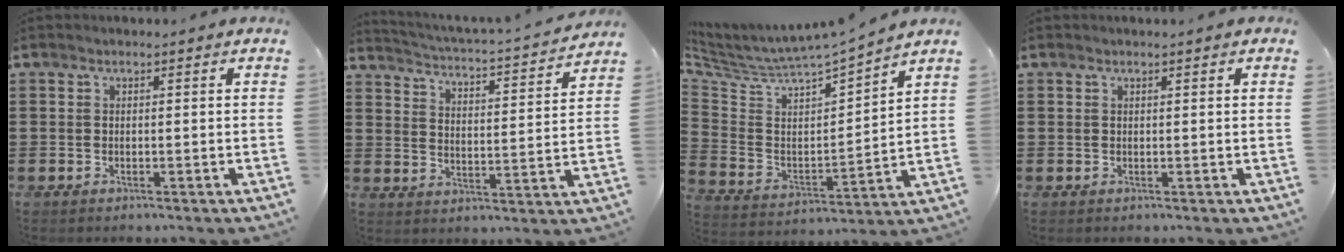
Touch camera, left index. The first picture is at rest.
{"total": 2.5, "force": [2.4, -0.4, 0.8], "torque": [-0.034, -0.032, 0.029]}
{"total": 4.5, "force": [4.3, 0.4, 1.2], "torque": [-0.053, -0.051, 0.065]}
{"total": 0.8, "force": [0.6, 0.0, 0.5], "torque": [-0.010, -0.001, 0.012]}